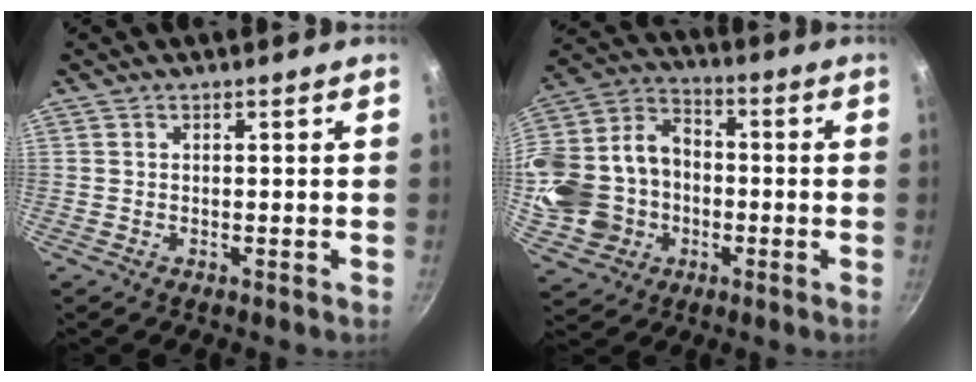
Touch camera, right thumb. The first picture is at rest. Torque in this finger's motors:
{"motor_torque": [0.14, 0.57, 0.10, -0.08, 0.24]}